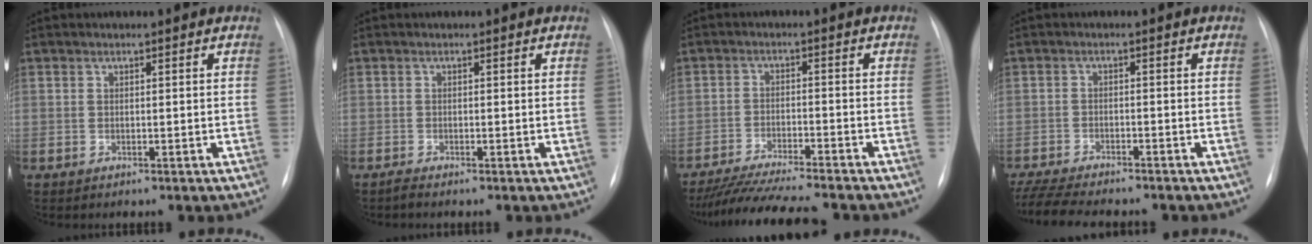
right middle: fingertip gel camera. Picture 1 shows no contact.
{"total": 0.7, "force": [-0.6, -0.1, 0.3], "torque": [-0.008, -0.003, -0.013]}
{"total": 13.4, "force": [-11.9, 0.3, 6.1], "torque": [-0.095, -0.020, -0.187]}
{"total": 12.2, "force": [-10.7, 2.1, 5.4], "torque": [-0.094, -0.013, -0.161]}